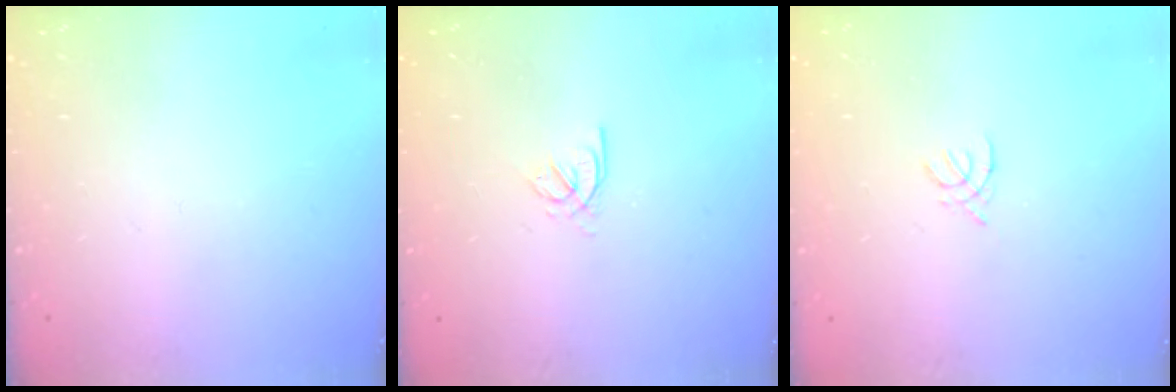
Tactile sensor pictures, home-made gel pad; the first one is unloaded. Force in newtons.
{"total": 2.2, "press": 2.2, "slide": 0.4}
{"total": 1.8, "press": 1.8, "slide": 0.4}